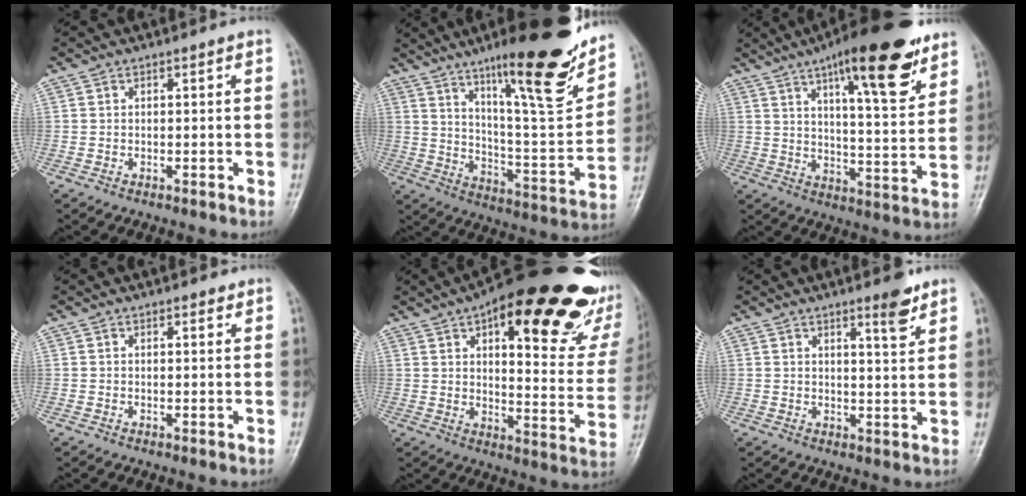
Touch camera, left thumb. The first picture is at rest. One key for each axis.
{"total": 24.6, "fx": 15.7, "fy": 4.9, "fz": 18.3, "tx": -0.242, "ty": -0.068, "tz": 0.251}
{"total": 20.3, "fx": 12.3, "fy": 5.4, "fz": 15.3, "tx": -0.198, "ty": -0.051, "tz": 0.185}
{"total": 1.2, "fx": 1.0, "fy": 0.5, "fz": 0.6, "tx": -0.005, "ty": -0.006, "tz": 0.011}
{"total": 32.3, "fx": 17.6, "fy": 11.7, "fz": 24.5, "tx": -0.273, "ty": -0.034, "tz": 0.239}
{"total": 4.9, "fx": 3.4, "fy": 0.8, "fz": 3.4, "tx": -0.043, "ty": -0.027, "tz": 0.049}